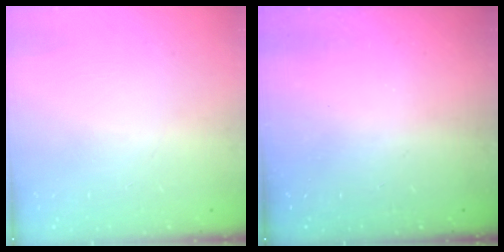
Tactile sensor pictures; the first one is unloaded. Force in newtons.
{"total": 0.0}